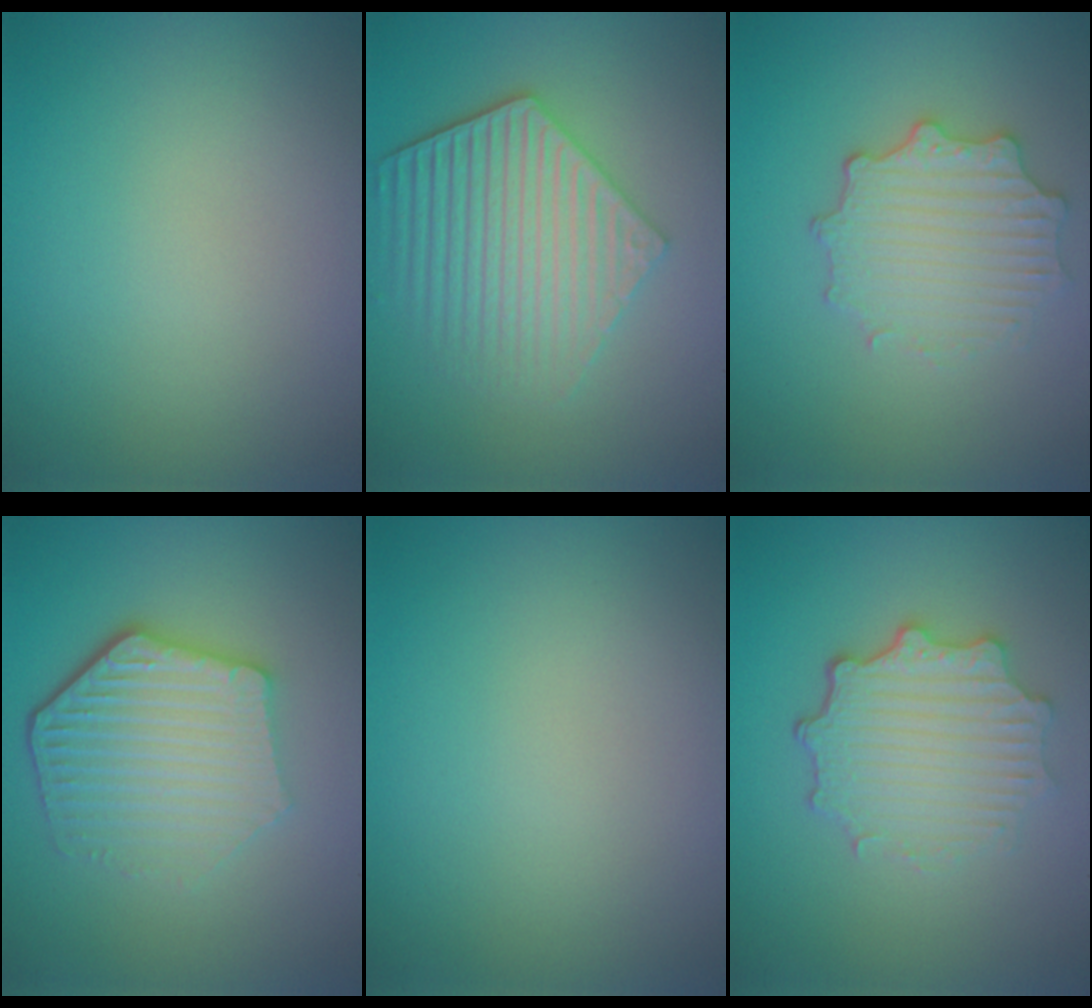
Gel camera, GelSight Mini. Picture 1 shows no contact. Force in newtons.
{"total": 5.5, "press": 4.4, "slide": 3.2}
{"total": 3.5, "press": 3.2, "slide": 1.5}
{"total": 6.0, "press": 4.5, "slide": 4.0}
{"total": 0.0}
{"total": 4.9, "press": 3.7, "slide": 3.1}